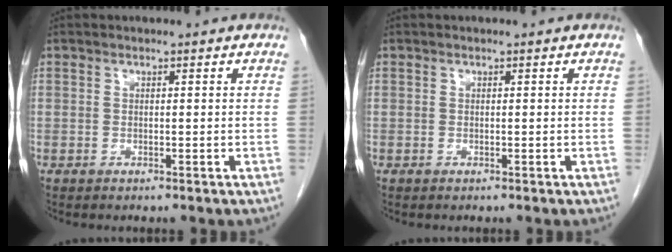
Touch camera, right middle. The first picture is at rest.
{"total": 0.0}